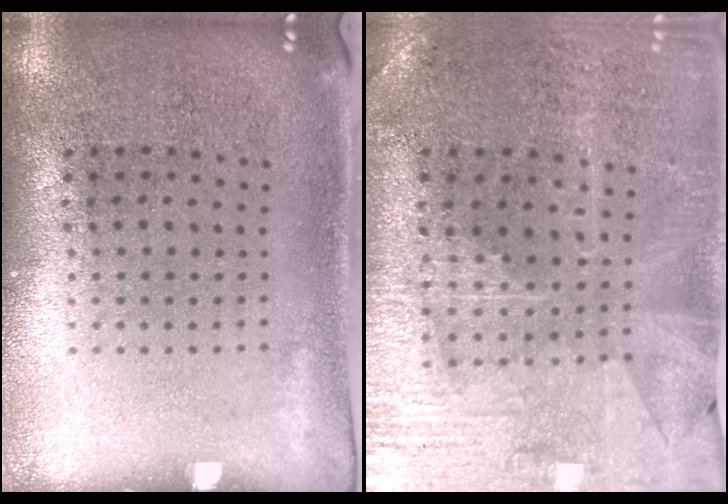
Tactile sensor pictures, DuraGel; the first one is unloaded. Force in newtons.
{"total": 1.7, "press": 1.7, "slide": 0.3}